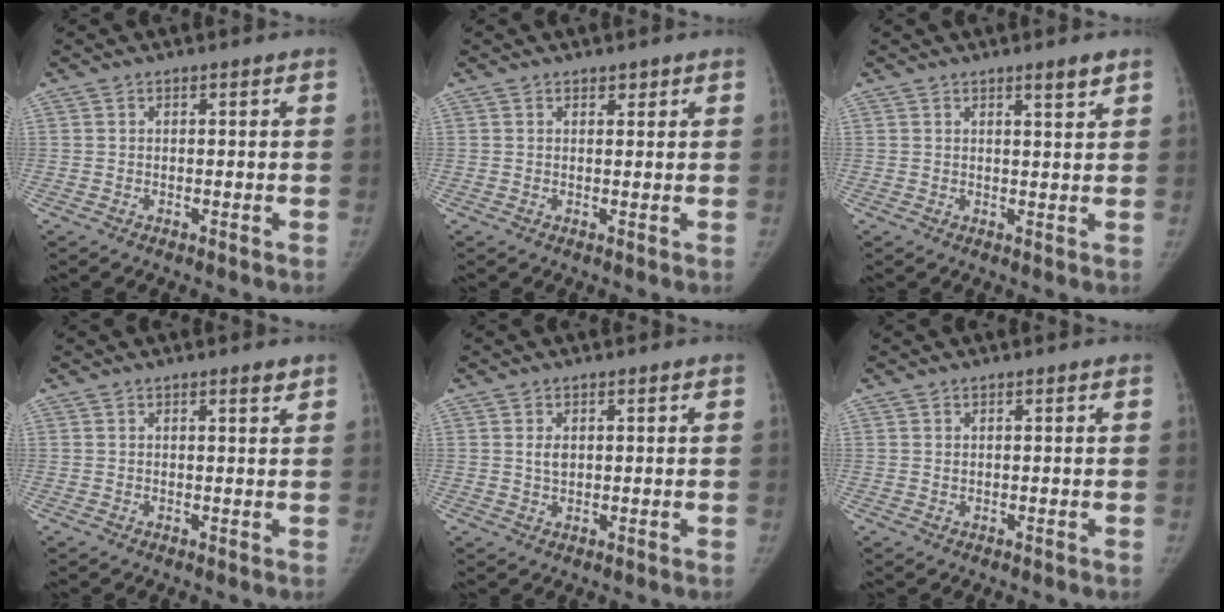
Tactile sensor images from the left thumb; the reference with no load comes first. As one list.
[{"total": 0.9, "force": [0.7, 0.5, 0.2], "torque": [0.005, -0.005, 0.008]}, {"total": 2.7, "force": [2.0, 0.2, 1.8], "torque": [-0.024, -0.015, 0.031]}, {"total": 1.4, "force": [1.1, 0.2, 0.9], "torque": [-0.011, -0.008, 0.017]}, {"total": 2.1, "force": [0.5, 1.3, 1.5], "torque": [-0.022, -0.004, 0.012]}, {"total": 0.0}]